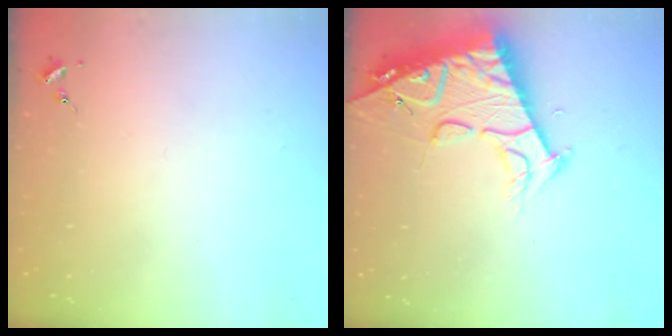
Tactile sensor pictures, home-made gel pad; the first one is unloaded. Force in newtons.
{"total": 17.7, "press": 17.6, "slide": 1.7}